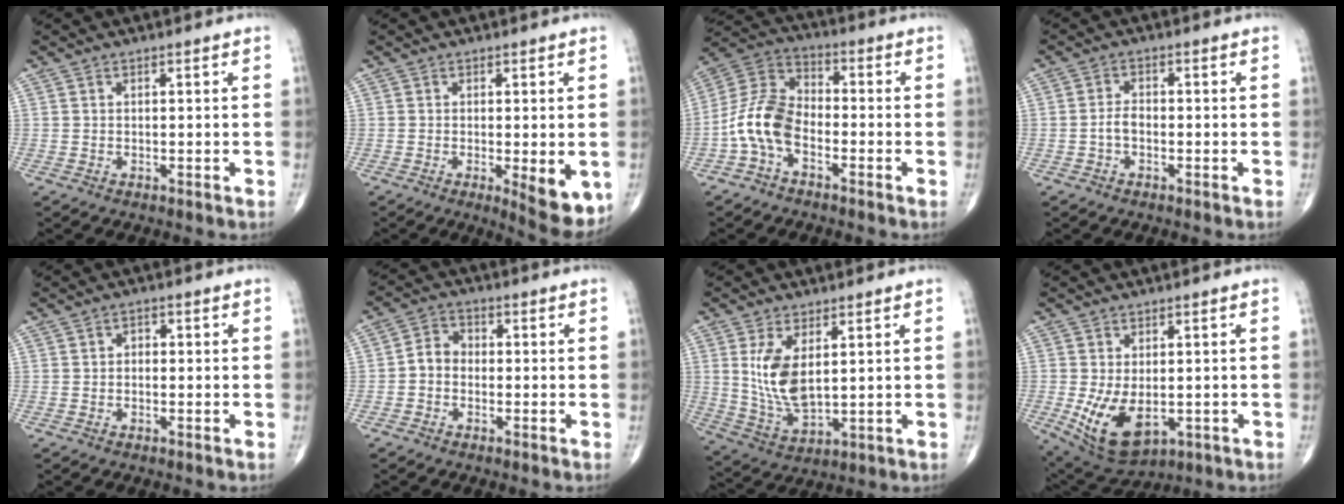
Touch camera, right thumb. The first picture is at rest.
{"total": 7.8, "force": [-1.9, 2.3, 7.2], "torque": [-0.093, -0.020, -0.023]}
{"total": 10.4, "force": [-3.7, 6.2, 7.5], "torque": [-0.147, 0.044, -0.086]}
{"total": 2.4, "force": [-0.9, 1.4, 1.8], "torque": [-0.032, 0.011, -0.021]}
{"total": 1.5, "force": [-0.1, 1.2, 0.9], "torque": [-0.003, 0.008, -0.006]}
{"total": 4.2, "force": [-1.0, 3.4, 2.2], "torque": [-0.026, 0.018, -0.032]}
{"total": 9.9, "force": [2.3, 4.9, 8.4], "torque": [-0.160, -0.019, 0.059]}
{"total": 10.5, "force": [-1.9, 6.1, 8.4], "torque": [-0.146, -0.015, -0.014]}